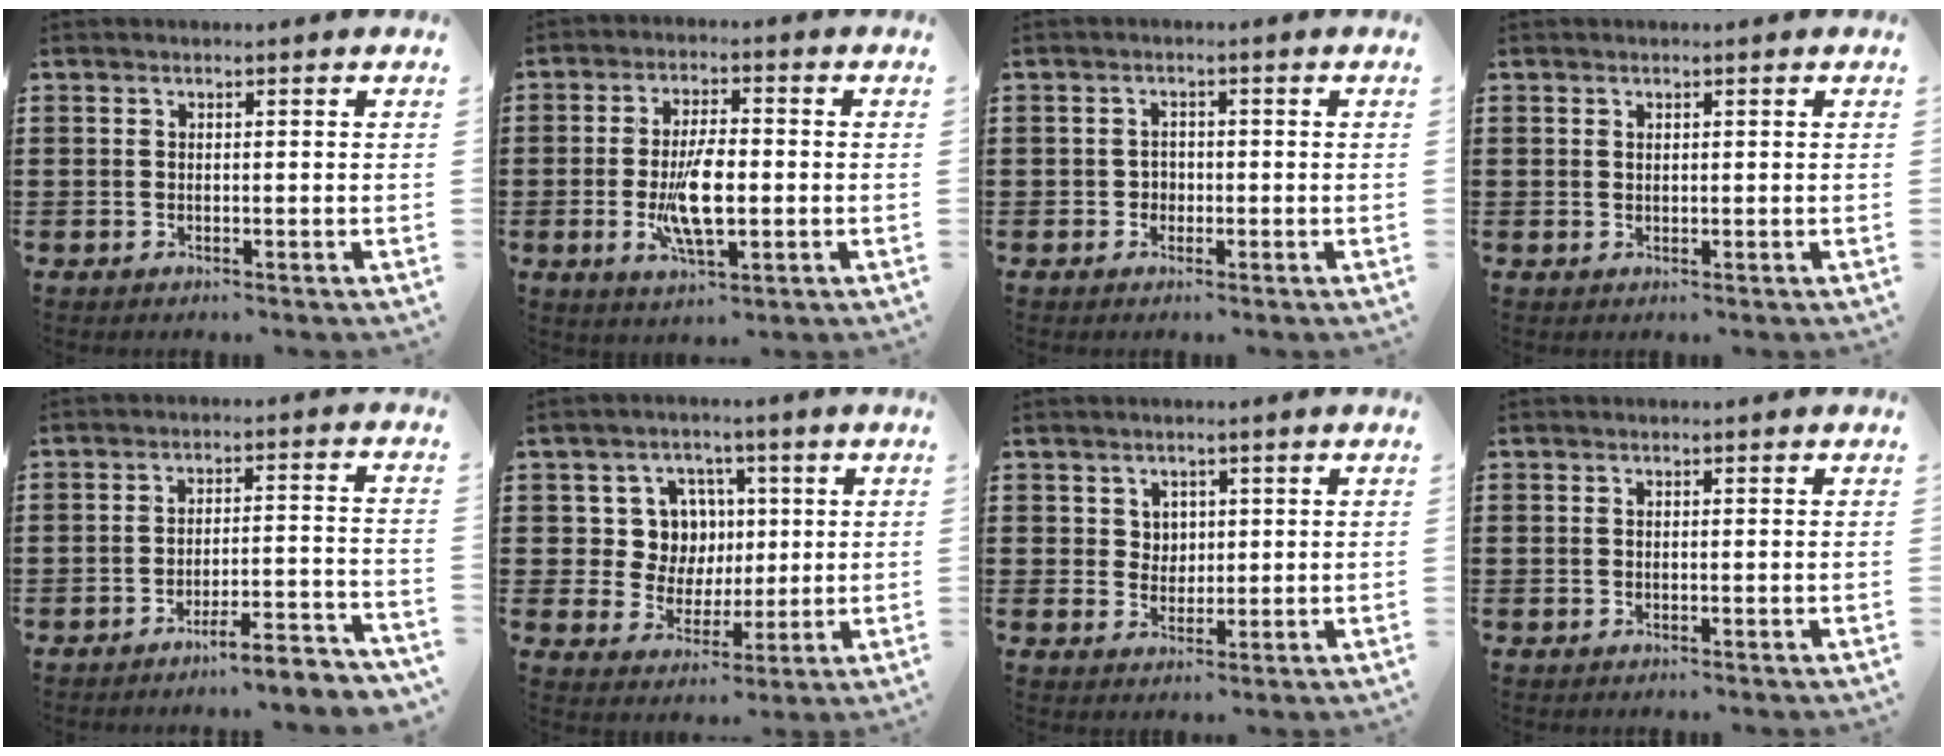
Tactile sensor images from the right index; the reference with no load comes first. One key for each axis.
{"total": 9.1, "fx": -1.4, "fy": 3.5, "fz": 8.3, "tx": -0.172, "ty": -0.008, "tz": -0.028}
{"total": 1.5, "fx": -0.5, "fy": 1.4, "fz": 0.4, "tx": -0.013, "ty": 0.002, "tz": -0.013}
{"total": 0.6, "fx": 0.4, "fy": 0.4, "fz": 0.2, "tx": -0.004, "ty": 0.002, "tz": 0.008}
{"total": 5.0, "fx": -4.5, "fy": -0.2, "fz": 2.1, "tx": -0.035, "ty": -0.010, "tz": -0.088}
{"total": 8.2, "fx": 1.7, "fy": 7.5, "fz": 2.7, "tx": -0.074, "ty": 0.015, "tz": 0.033}
{"total": 2.7, "fx": 1.4, "fy": 2.2, "fz": 0.6, "tx": -0.021, "ty": 0.010, "tz": 0.025}
{"total": 0.0}